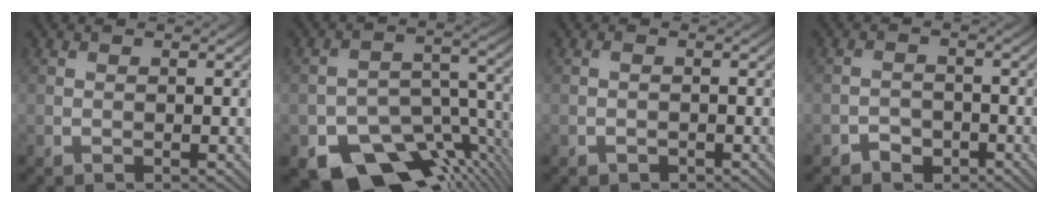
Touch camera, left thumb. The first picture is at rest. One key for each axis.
{"total": 13.5, "fx": -8.6, "fy": 7.2, "fz": 7.5, "tx": -0.119, "ty": -0.024, "tz": -0.132}
{"total": 0.8, "fx": -0.5, "fy": 0.6, "fz": 0.4, "tx": -0.006, "ty": -0.001, "tz": -0.009}
{"total": 2.2, "fx": -1.6, "fy": 1.4, "fz": 0.6, "tx": -0.003, "ty": 0.005, "tz": -0.032}